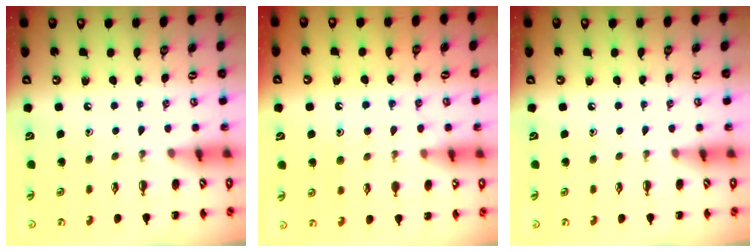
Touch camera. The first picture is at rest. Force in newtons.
{"total": 10.7, "press": 10.6, "slide": 0.9}
{"total": 0.0}